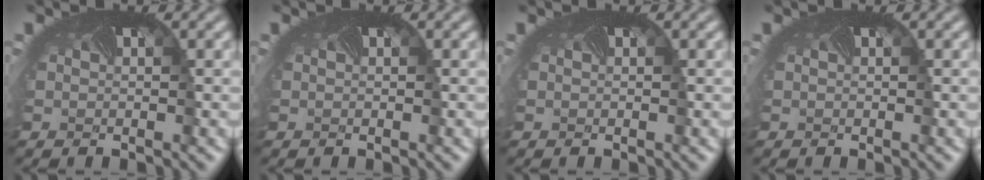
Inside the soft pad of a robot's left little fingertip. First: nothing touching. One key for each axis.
{"total": 0.0}
{"total": 0.0}
{"total": 0.0}